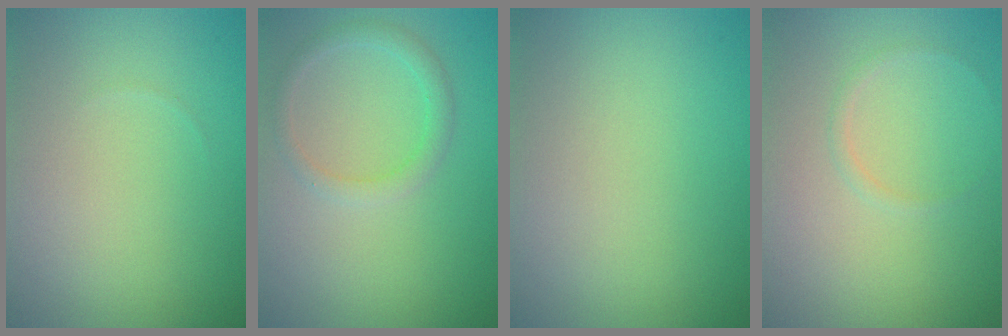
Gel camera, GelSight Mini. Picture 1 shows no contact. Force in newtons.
{"total": 1.8, "press": 1.8, "slide": 0.1}
{"total": 0.0}
{"total": 0.5, "press": 0.5, "slide": 0.1}